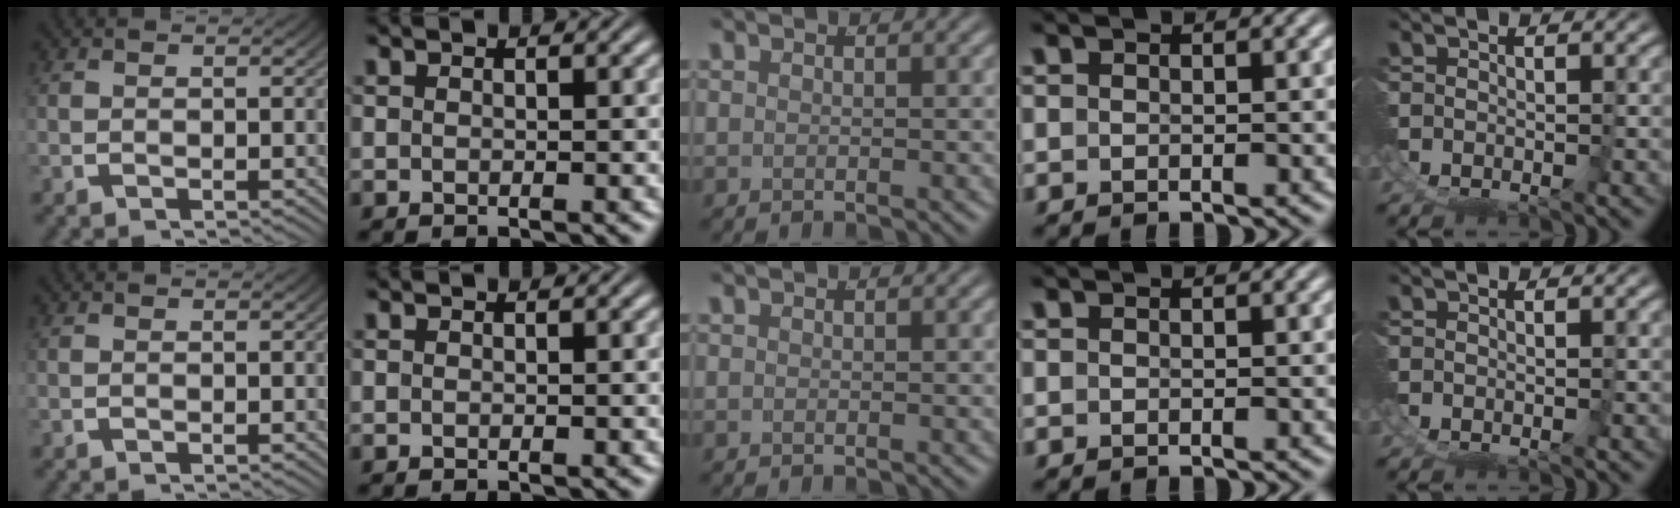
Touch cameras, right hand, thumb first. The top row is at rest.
{}